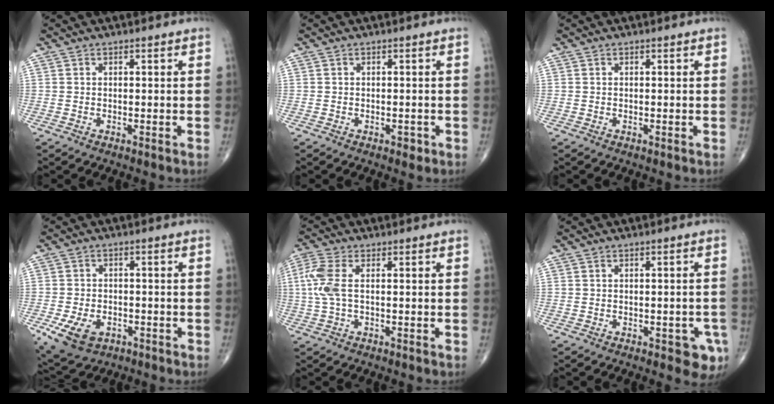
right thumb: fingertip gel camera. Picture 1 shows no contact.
{"total": 1.3, "force": [-0.6, 0.7, 0.8], "torque": [-0.008, 0.000, -0.008]}
{"total": 0.0}
{"total": 8.5, "force": [-3.5, 5.7, 5.2], "torque": [-0.091, 0.007, -0.051]}
{"total": 6.3, "force": [0.7, 2.6, 5.7], "torque": [-0.168, 0.012, 0.012]}
{"total": 5.1, "force": [-2.2, 2.4, 3.9], "torque": [-0.024, 0.004, -0.024]}